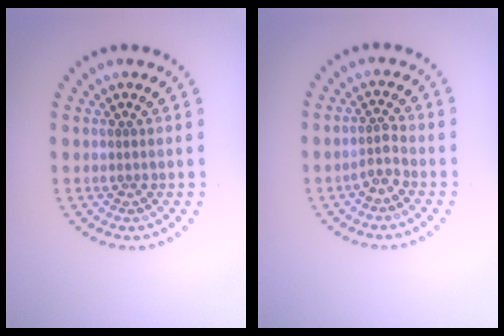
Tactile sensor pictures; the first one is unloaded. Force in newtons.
{"total": 1.7, "press": 1.1, "slide": 1.3}